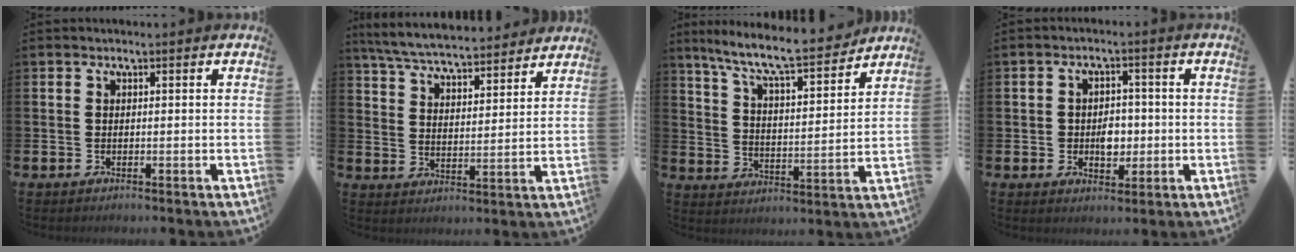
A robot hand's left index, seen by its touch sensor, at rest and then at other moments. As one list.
[{"total": 6.8, "force": [6.5, 0.7, 1.5], "torque": [-0.061, -0.043, 0.115]}, {"total": 9.3, "force": [8.4, 1.1, 3.9], "torque": [-0.103, -0.060, 0.141]}, {"total": 3.6, "force": [-0.6, 2.9, 2.1], "torque": [-0.028, 0.000, -0.019]}]